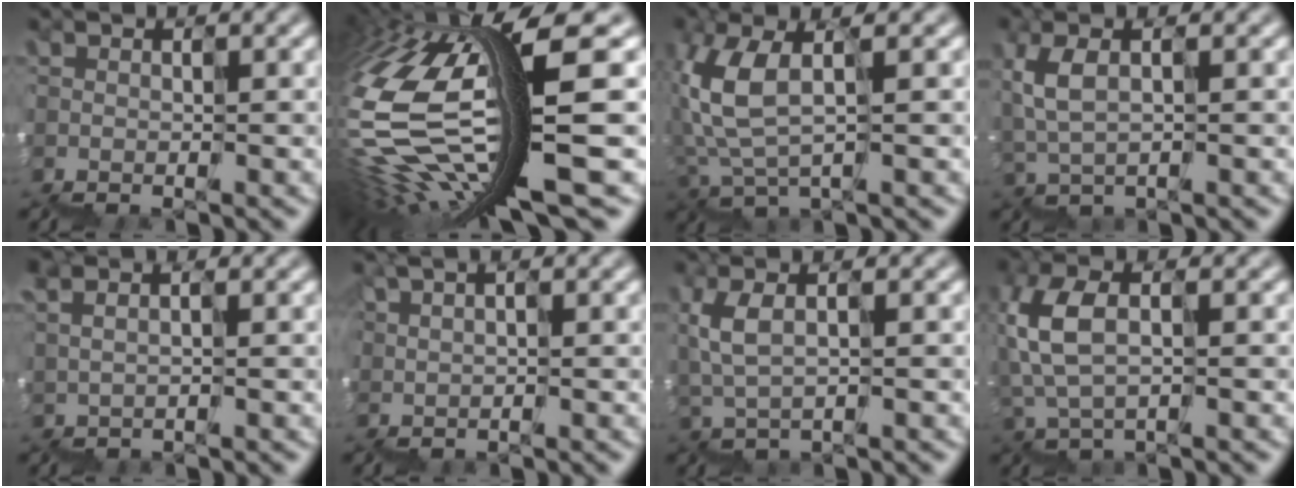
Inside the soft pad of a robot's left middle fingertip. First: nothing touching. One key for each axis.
{"total": 13.2, "fx": -0.9, "fy": 3.0, "fz": 12.9, "tx": -0.287, "ty": -0.012, "tz": 0.015}
{"total": 3.5, "fx": 1.1, "fy": 1.1, "fz": 3.1, "tx": -0.101, "ty": 0.022, "tz": 0.022}
{"total": 2.0, "fx": 1.6, "fy": 0.3, "fz": 1.2, "tx": -0.045, "ty": 0.020, "tz": 0.033}
{"total": 1.6, "fx": 1.0, "fy": 0.5, "fz": 1.2, "tx": 0.001, "ty": 0.015, "tz": 0.016}
{"total": 3.9, "fx": 1.1, "fy": 1.9, "fz": 3.3, "tx": -0.036, "ty": 0.018, "tz": 0.024}
{"total": 2.0, "fx": 1.5, "fy": 0.3, "fz": 1.2, "tx": -0.041, "ty": 0.020, "tz": 0.032}
{"total": 3.2, "fx": 1.3, "fy": 1.3, "fz": 2.6, "tx": -0.087, "ty": 0.021, "tz": 0.023}